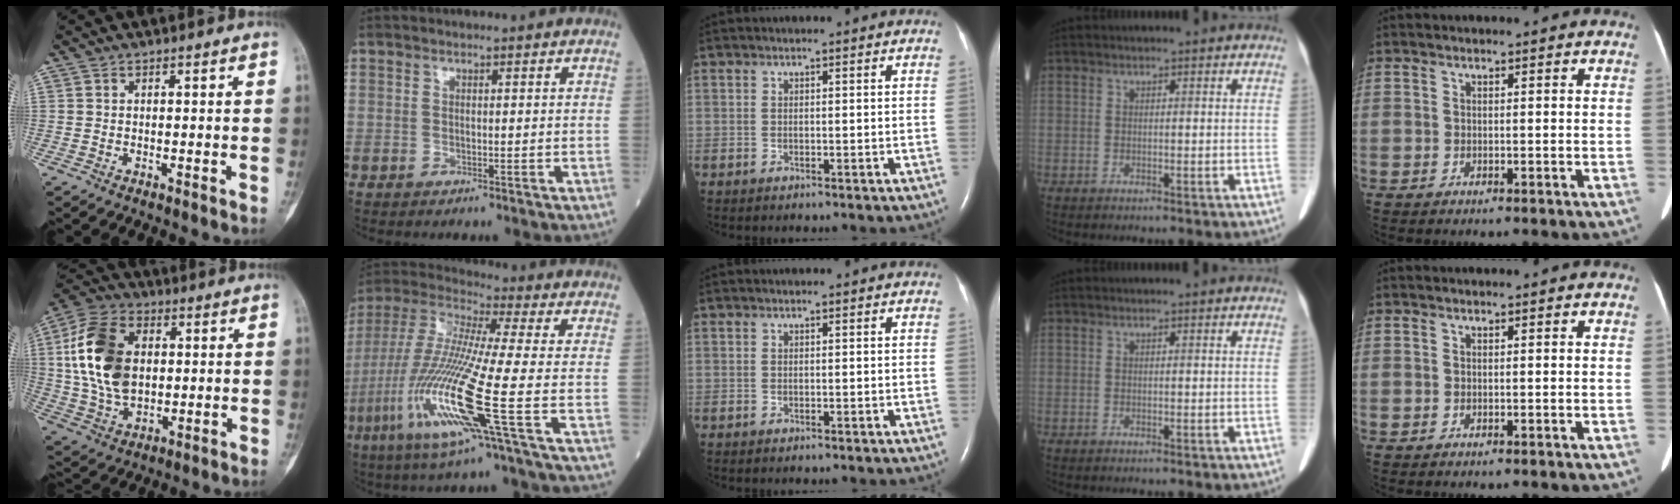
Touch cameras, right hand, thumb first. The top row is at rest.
{"thumb": {"total": 16.6, "force": [2.6, 10.9, 12.3], "torque": [-0.227, 0.006, 0.048]}, "index": {"total": 17.5, "force": [-6.1, -0.6, 16.4], "torque": [-0.360, -0.027, -0.130]}}